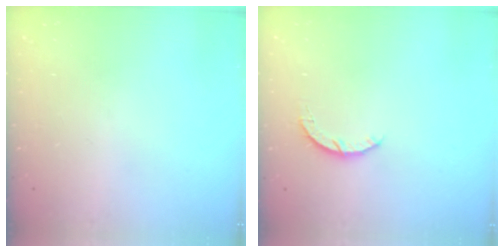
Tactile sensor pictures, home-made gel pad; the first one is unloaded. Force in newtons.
{"total": 3.0, "press": 3.0, "slide": 0.4}